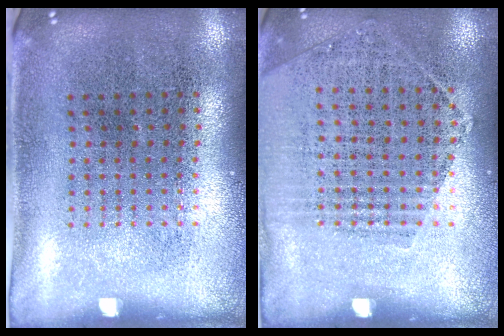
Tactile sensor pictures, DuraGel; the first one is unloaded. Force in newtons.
{"total": 1.2, "press": 1.1, "slide": 0.5}